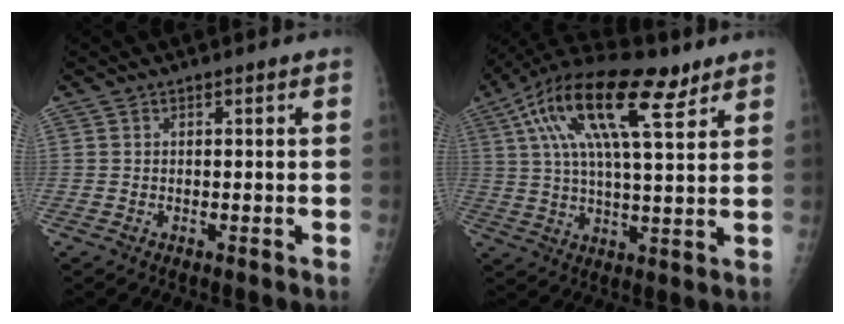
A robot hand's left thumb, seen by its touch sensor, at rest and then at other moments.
{"total": 18.7, "force": [9.2, 6.6, 14.9], "torque": [-0.264, -0.001, 0.156]}